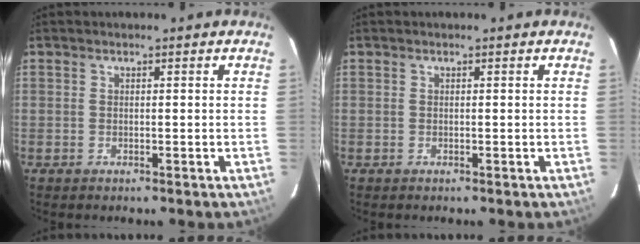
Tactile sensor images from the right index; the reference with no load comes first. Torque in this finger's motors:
{"motor_torque": [0.00, 0.00, 0.01, 0.00]}